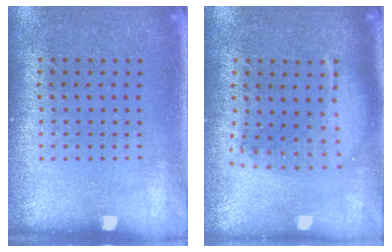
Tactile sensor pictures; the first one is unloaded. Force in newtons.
{"total": 1.8, "press": 1.5, "slide": 0.9}